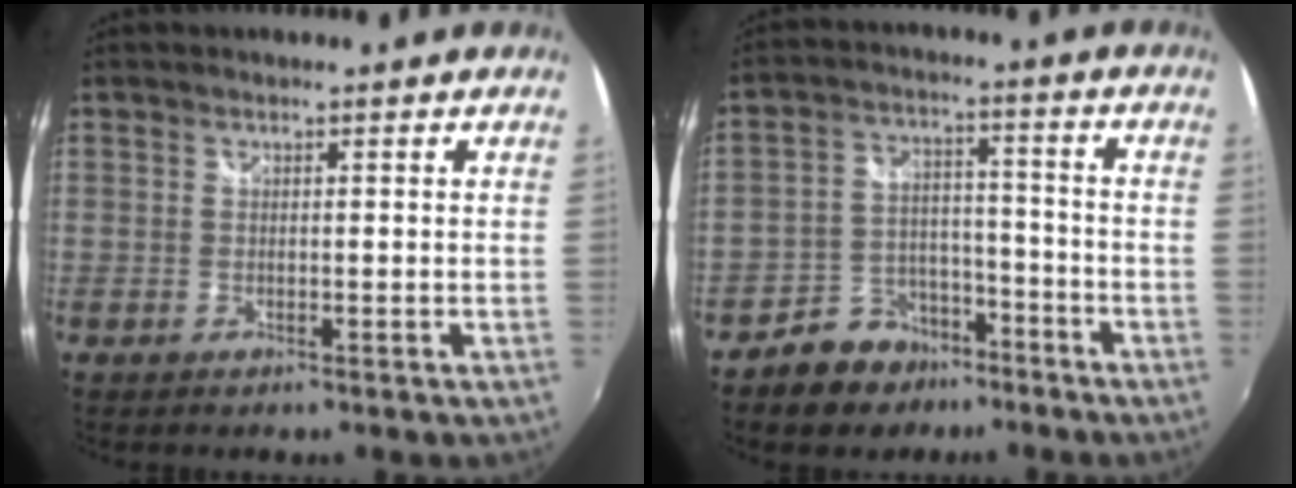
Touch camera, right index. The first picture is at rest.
{"total": 9.4, "force": [-6.7, 6.3, 2.3], "torque": [-0.055, 0.027, -0.096]}